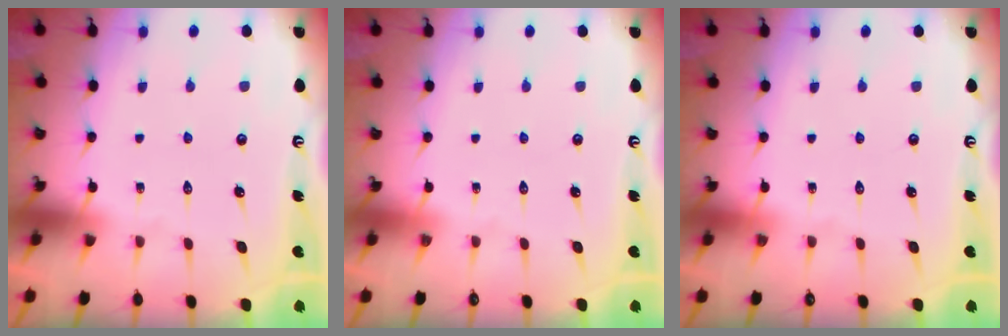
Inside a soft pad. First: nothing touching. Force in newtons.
{"total": 0.0}
{"total": 0.0}